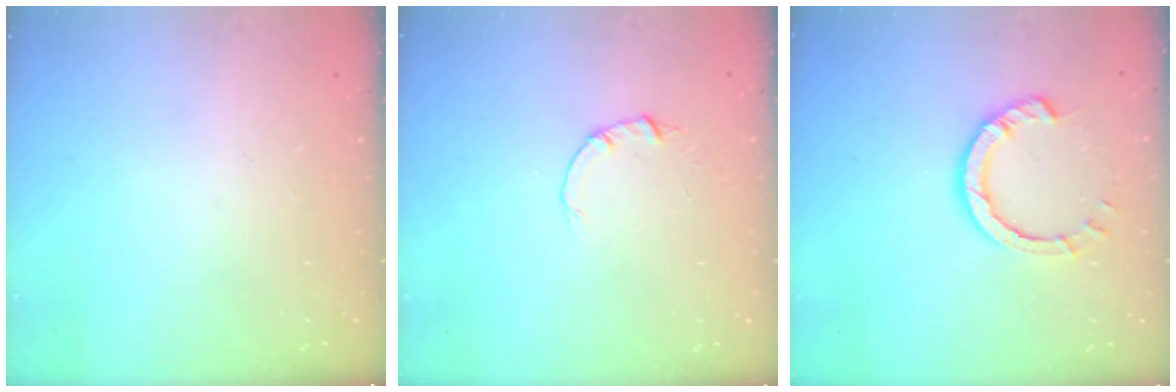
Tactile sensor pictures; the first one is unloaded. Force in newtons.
{"total": 2.0, "press": 2.0, "slide": 0.3}
{"total": 6.3, "press": 6.3, "slide": 0.6}